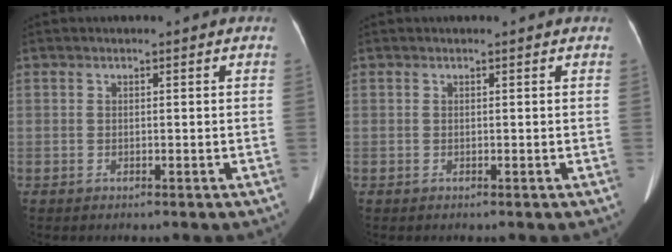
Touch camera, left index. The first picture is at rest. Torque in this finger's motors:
{"motor_torque": [0.01, 0.01, 0.02, 0.00]}